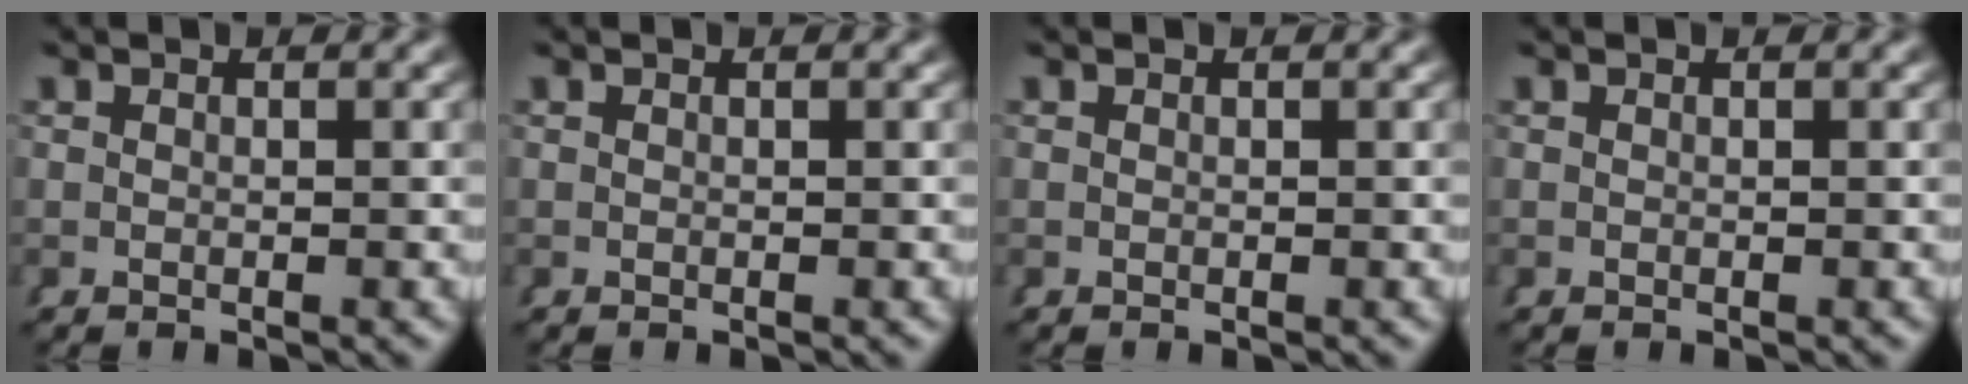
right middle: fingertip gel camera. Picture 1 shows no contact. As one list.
[{"total": 0.0}, {"total": 0.0}, {"total": 0.0}]